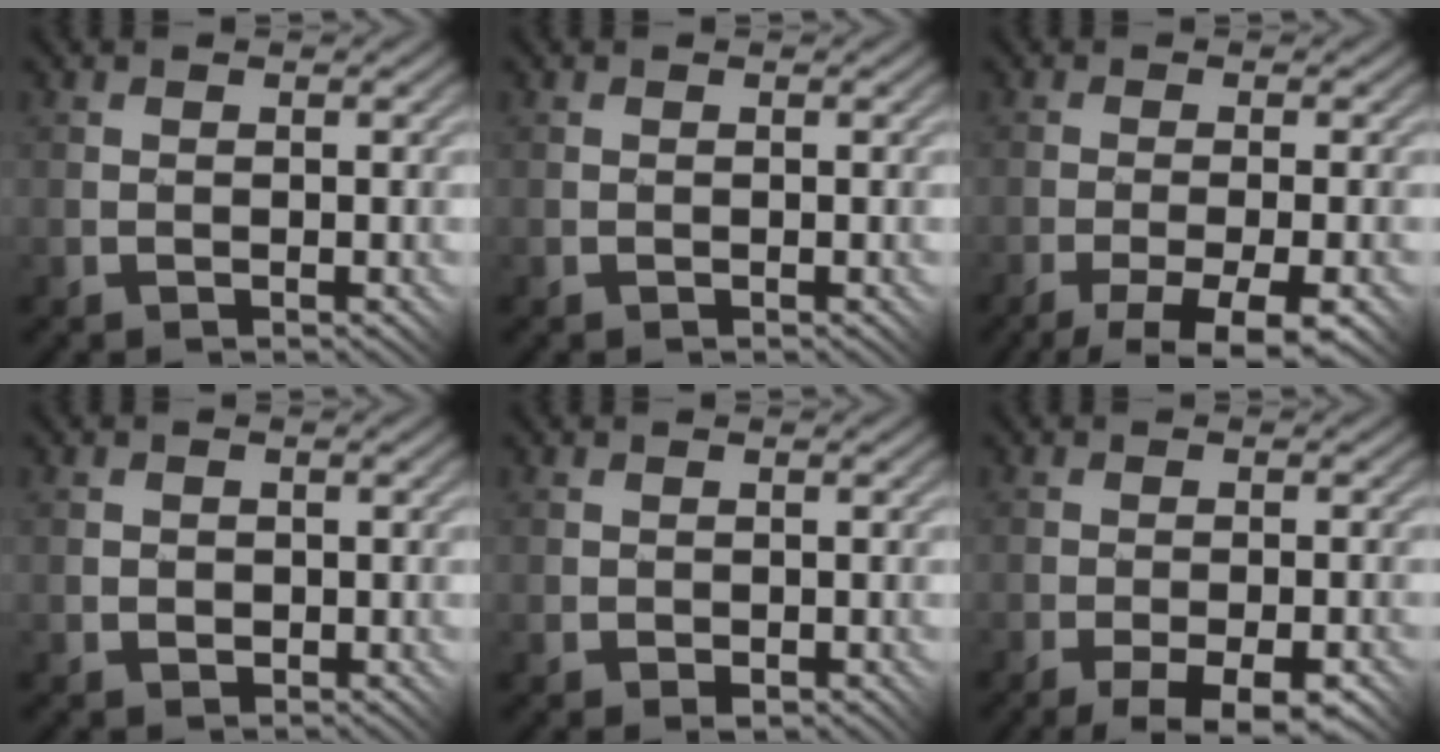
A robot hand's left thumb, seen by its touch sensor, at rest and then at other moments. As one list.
[{"total": 0.0}, {"total": 7.9, "force": [-5.4, 1.7, 5.6], "torque": [-0.090, -0.009, -0.071]}, {"total": 1.1, "force": [0.0, 1.0, 0.1], "torque": [-0.003, -0.001, 0.001]}, {"total": 1.0, "force": [-0.4, 0.7, 0.7], "torque": [-0.015, -0.007, -0.006]}, {"total": 6.0, "force": [-4.0, 1.7, 4.1], "torque": [-0.065, 0.003, -0.058]}]